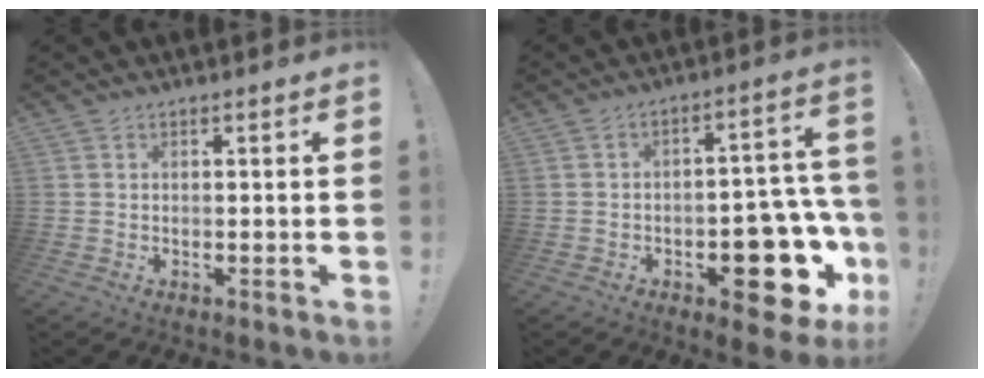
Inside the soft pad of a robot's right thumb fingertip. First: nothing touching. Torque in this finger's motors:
{"motor_torque": [1.92, 2.48, 1.47, -1.30, 0.43]}